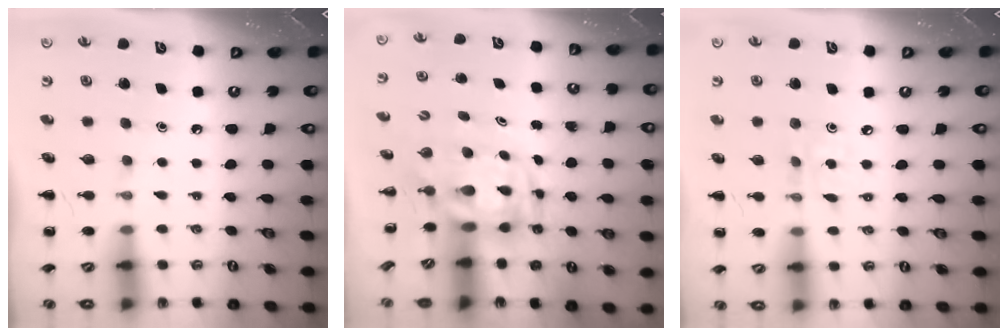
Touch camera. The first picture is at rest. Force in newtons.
{"total": 3.2, "press": 3.1, "slide": 0.7}
{"total": 2.8, "press": 2.7, "slide": 0.9}